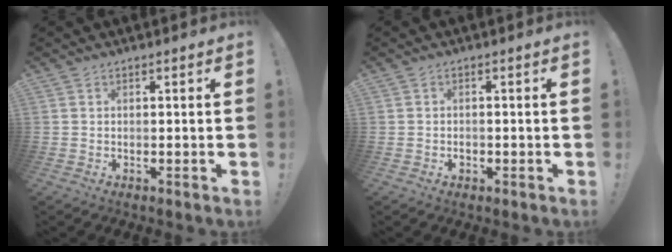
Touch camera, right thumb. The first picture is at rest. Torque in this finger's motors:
{"motor_torque": [0.42, 0.25, 0.21, -0.41, -0.02]}